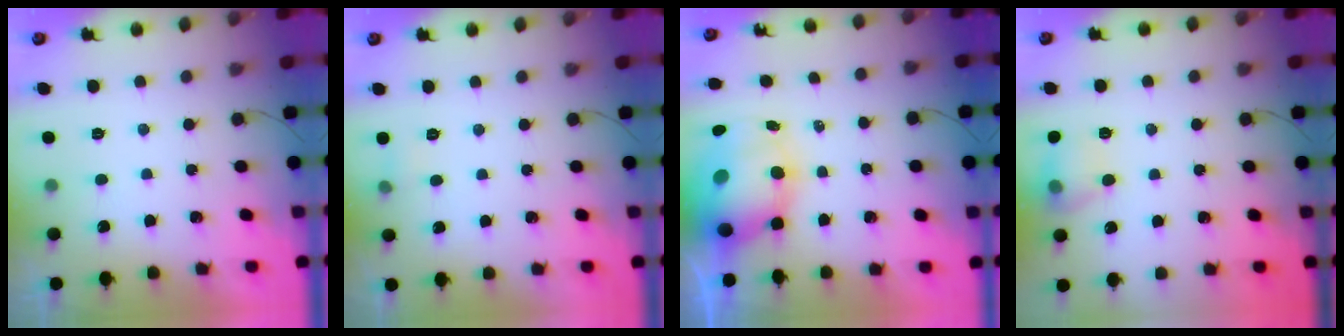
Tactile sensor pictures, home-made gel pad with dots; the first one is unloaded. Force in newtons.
{"total": 3.7, "press": 3.4, "slide": 1.5}
{"total": 13.1, "press": 12.7, "slide": 3.1}
{"total": 10.2, "press": 10.2, "slide": 0.5}